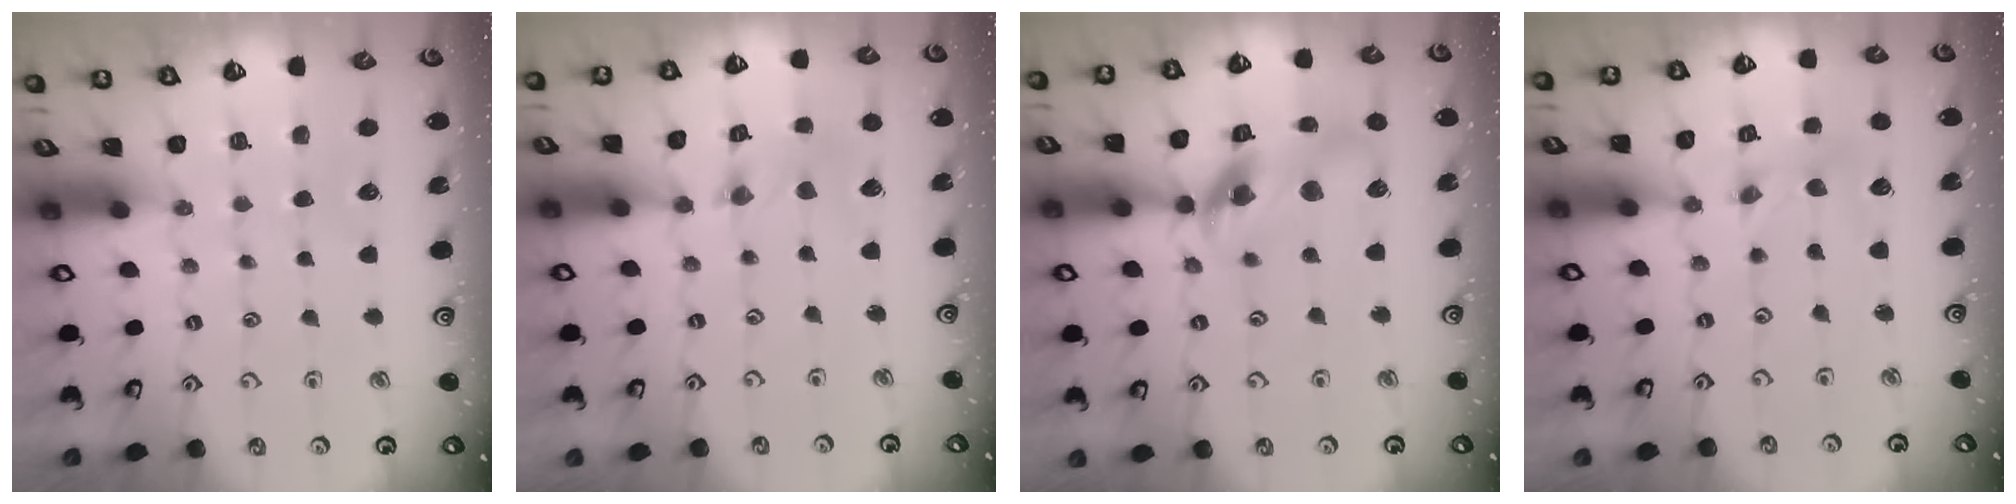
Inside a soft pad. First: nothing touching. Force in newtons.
{"total": 1.2, "press": 1.2, "slide": 0.3}
{"total": 13.4, "press": 13.3, "slide": 1.7}
{"total": 0.0}